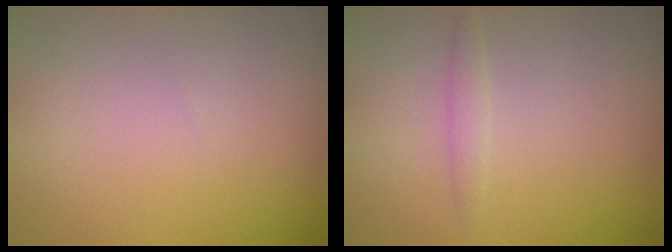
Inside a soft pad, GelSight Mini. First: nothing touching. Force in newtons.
{"total": 1.0, "press": 1.0, "slide": 0.0}